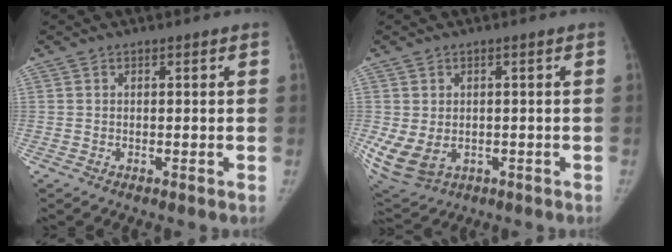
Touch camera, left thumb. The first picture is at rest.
{"total": 9.3, "force": [-1.5, 6.7, 6.2], "torque": [-0.136, -0.010, -0.006]}